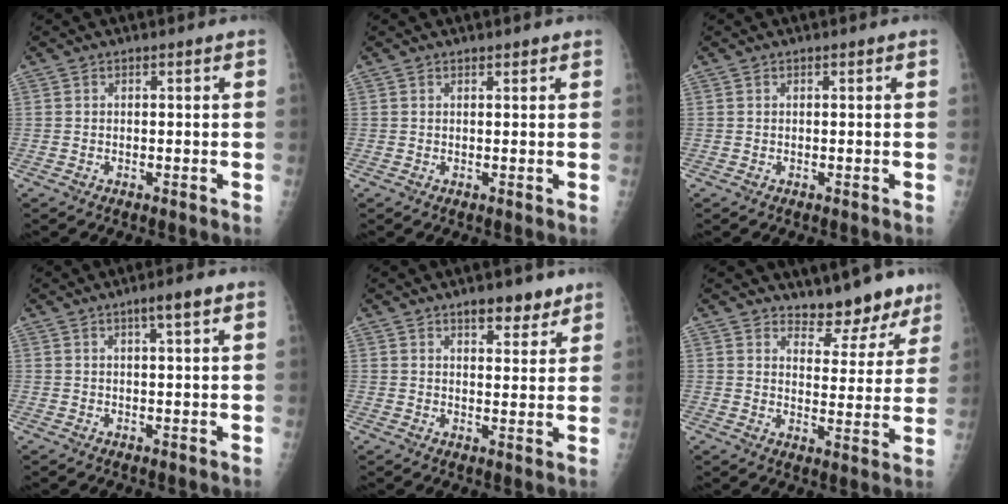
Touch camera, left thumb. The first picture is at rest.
{"total": 0.9, "force": [0.7, 0.3, 0.3], "torque": [-0.004, -0.004, 0.009]}
{"total": 0.0}
{"total": 3.7, "force": [1.9, 0.5, 3.2], "torque": [-0.048, 0.000, 0.030]}
{"total": 6.2, "force": [4.4, 2.6, 3.6], "torque": [-0.025, -0.024, 0.062]}
{"total": 9.4, "force": [8.2, 3.8, 2.4], "torque": [0.004, -0.068, 0.107]}